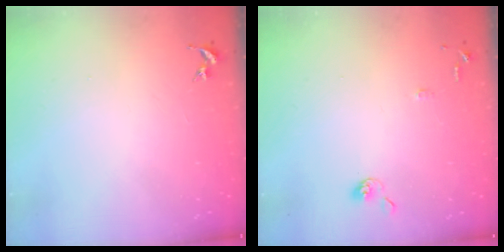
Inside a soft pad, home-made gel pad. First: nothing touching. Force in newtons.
{"total": 7.0, "press": 7.0, "slide": 0.7}